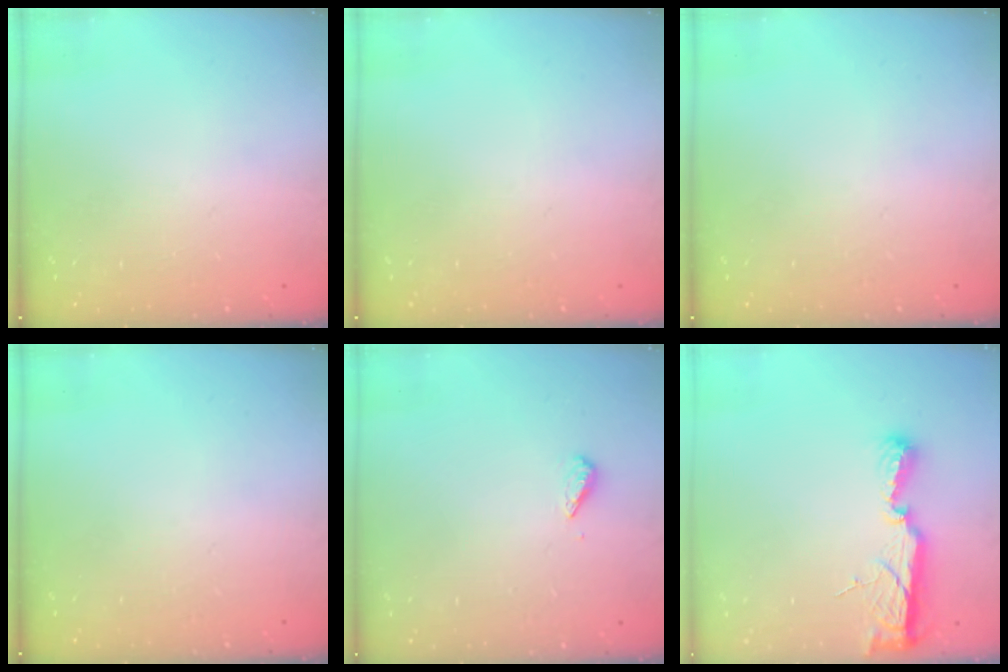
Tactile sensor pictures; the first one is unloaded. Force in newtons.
{"total": 0.0}
{"total": 0.0}
{"total": 0.0}
{"total": 2.9, "press": 2.9, "slide": 0.4}
{"total": 10.6, "press": 9.3, "slide": 5.2}